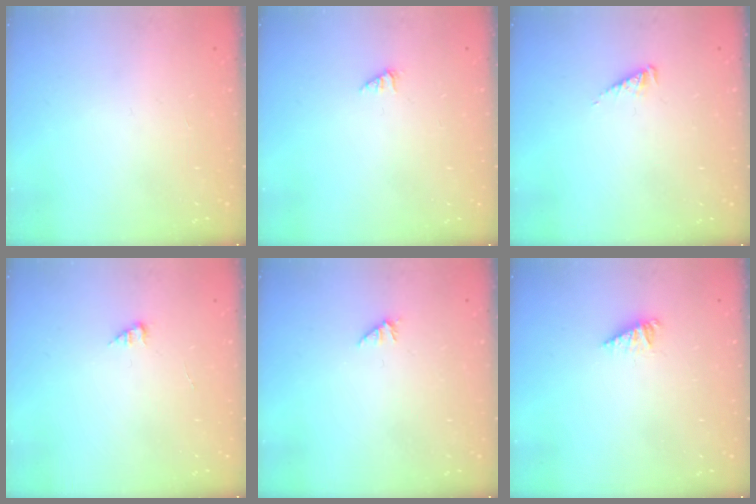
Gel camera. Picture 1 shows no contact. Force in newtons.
{"total": 0.7, "press": 0.7, "slide": 0.2}
{"total": 2.5, "press": 2.4, "slide": 0.4}
{"total": 1.2, "press": 1.2, "slide": 0.2}
{"total": 0.0}
{"total": 1.7, "press": 1.7, "slide": 0.2}